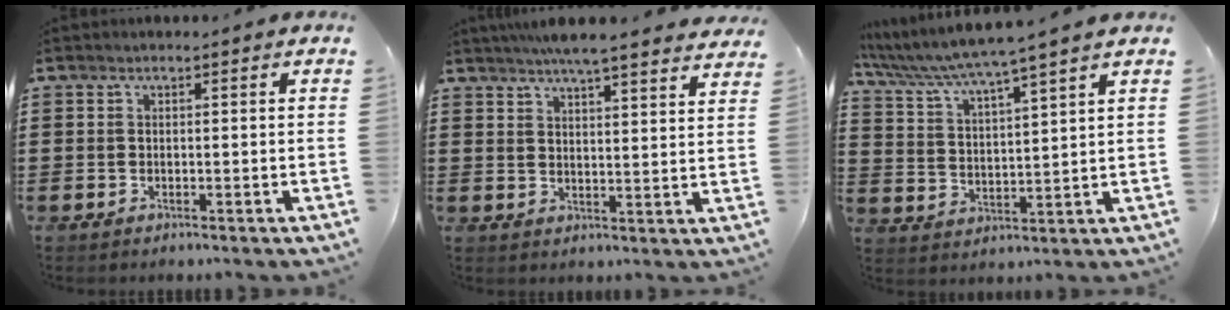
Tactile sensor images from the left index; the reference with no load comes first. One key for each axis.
{"total": 5.5, "fx": 5.2, "fy": -0.1, "fz": 1.9, "tx": -0.052, "ty": -0.016, "tz": 0.094}
{"total": 5.0, "fx": 4.5, "fy": -0.8, "fz": 2.1, "tx": -0.063, "ty": -0.034, "tz": 0.070}